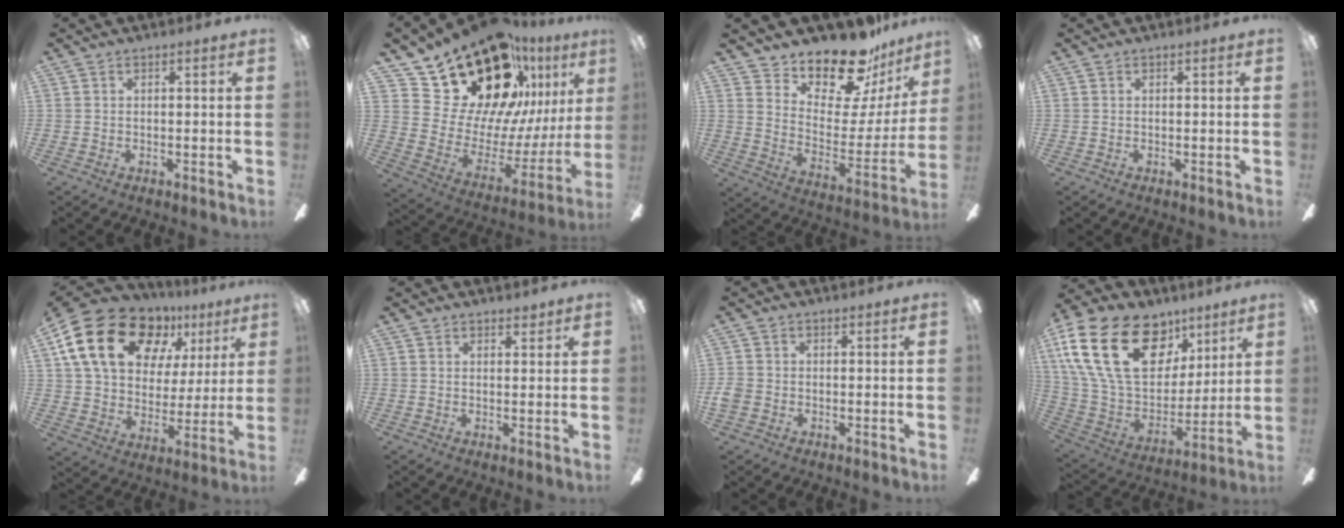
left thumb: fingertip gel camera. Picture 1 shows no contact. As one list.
[{"total": 26.1, "force": [19.3, 12.8, 12.2], "torque": [-0.203, -0.137, 0.365]}, {"total": 16.8, "force": [14.7, 5.9, 5.7], "torque": [-0.097, -0.121, 0.256]}, {"total": 0.0}, {"total": 22.0, "force": [11.1, 14.4, 12.4], "torque": [-0.229, -0.040, 0.203]}, {"total": 1.9, "force": [1.6, 0.8, 0.5], "torque": [0.006, -0.007, 0.028]}, {"total": 2.5, "force": [-0.8, 2.0, 1.3], "torque": [-0.019, 0.007, -0.013]}, {"total": 27.6, "force": [11.9, 17.5, 17.8], "torque": [-0.351, -0.043, 0.220]}]